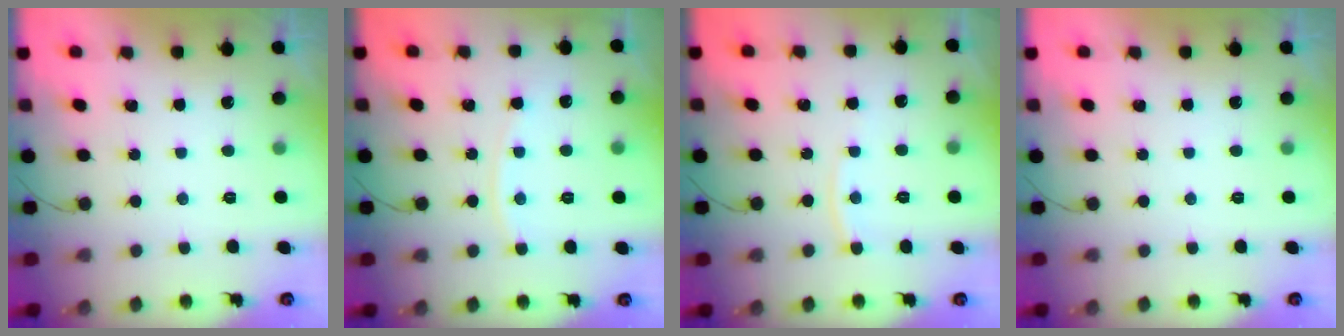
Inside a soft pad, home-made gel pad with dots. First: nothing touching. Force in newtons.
{"total": 5.2, "press": 5.2, "slide": 0.3}
{"total": 3.9, "press": 3.9, "slide": 0.3}
{"total": 0.0}